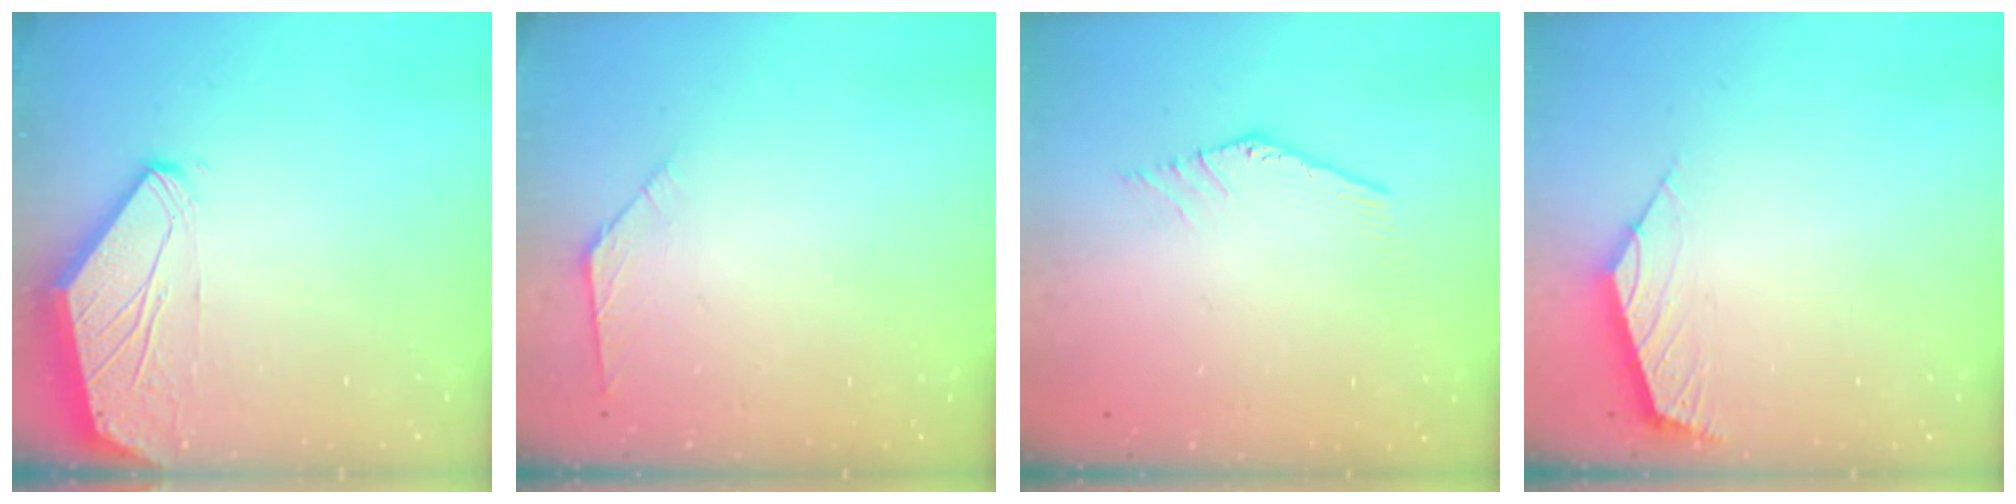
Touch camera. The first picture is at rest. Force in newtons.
{"total": 2.7, "press": 2.6, "slide": 0.7}
{"total": 1.4, "press": 1.3, "slide": 0.1}
{"total": 2.5, "press": 2.4, "slide": 0.7}